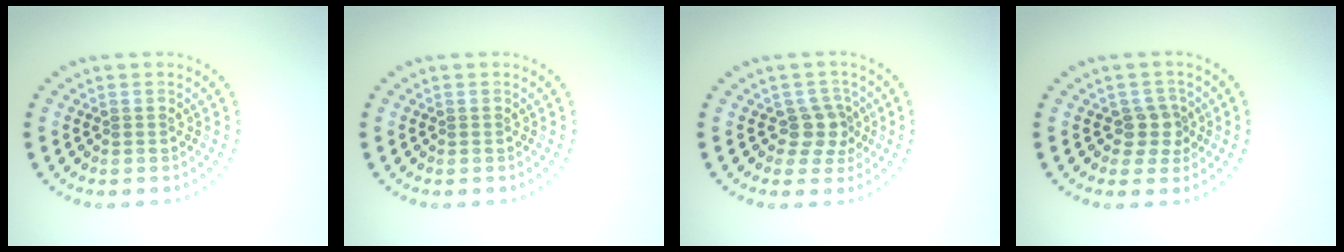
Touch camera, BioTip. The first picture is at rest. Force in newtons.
{"total": 0.0}
{"total": 2.6, "press": 2.1, "slide": 1.5}
{"total": 2.1, "press": 1.8, "slide": 1.1}